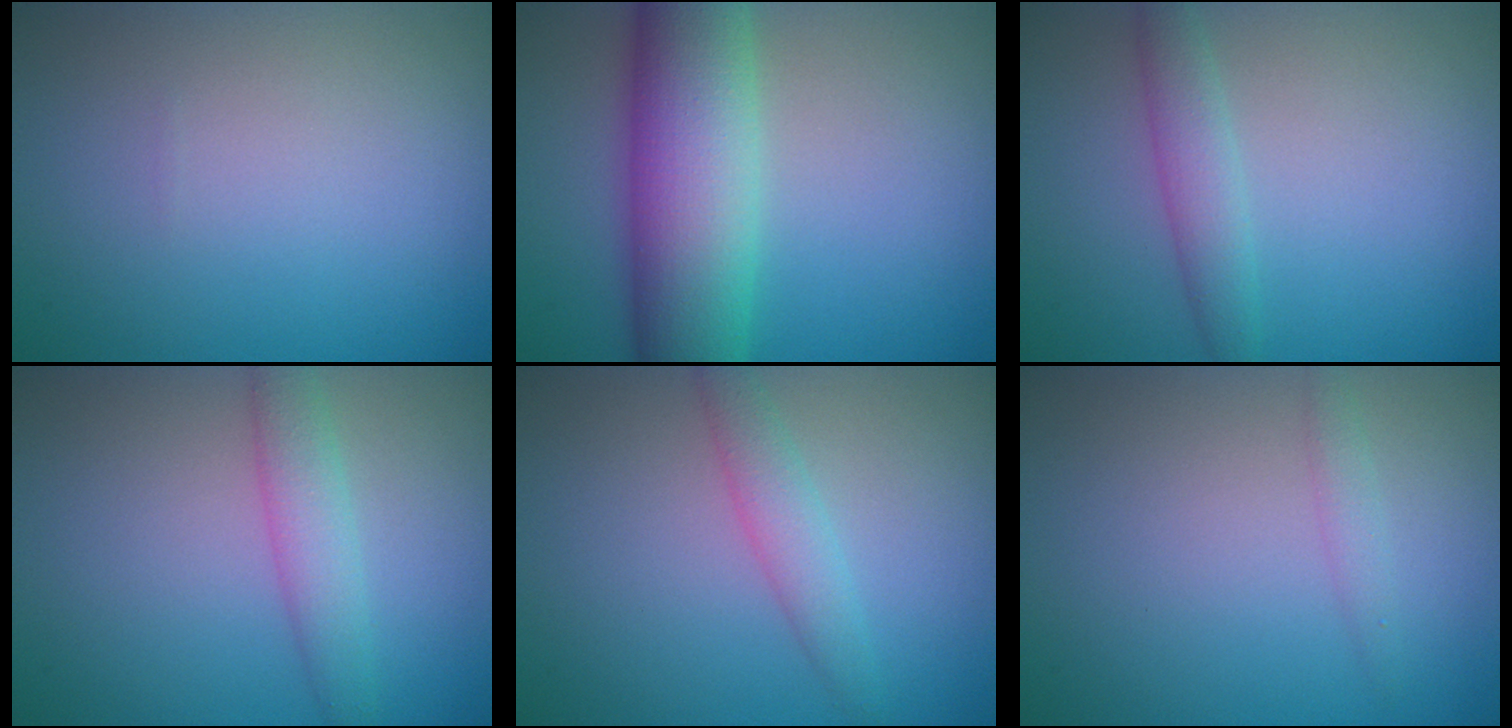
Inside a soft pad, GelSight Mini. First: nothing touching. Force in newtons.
{"total": 10.3, "press": 10.3, "slide": 0.5}
{"total": 2.5, "press": 2.5, "slide": 0.1}
{"total": 2.8, "press": 2.8, "slide": 0.1}
{"total": 2.3, "press": 2.3, "slide": 0.0}
{"total": 1.0, "press": 1.0, "slide": 0.0}